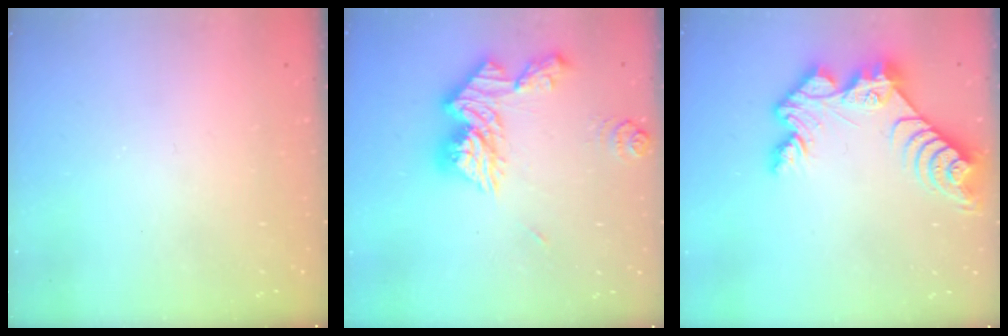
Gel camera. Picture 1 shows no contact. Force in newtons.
{"total": 17.9, "press": 17.8, "slide": 1.8}
{"total": 12.4, "press": 12.3, "slide": 1.4}